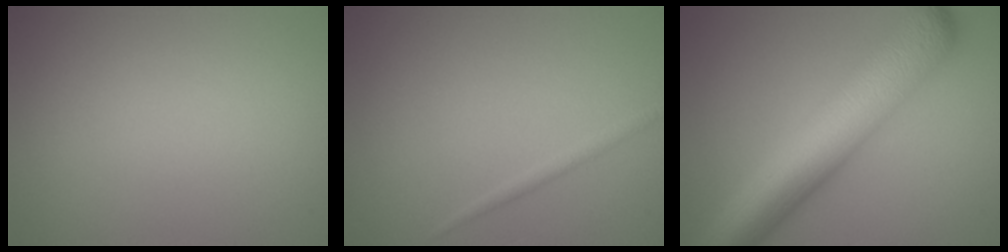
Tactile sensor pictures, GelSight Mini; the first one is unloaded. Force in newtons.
{"total": 0.9, "press": 0.9, "slide": 0.1}
{"total": 10.0, "press": 10.0, "slide": 0.3}